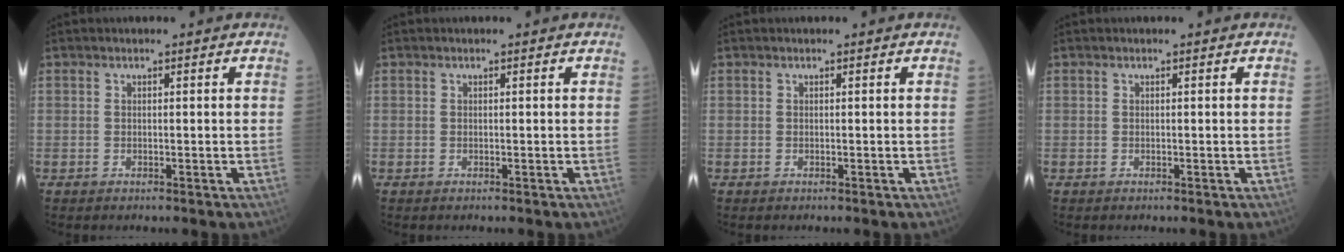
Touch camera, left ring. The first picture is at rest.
{"total": 0.0}
{"total": 0.0}
{"total": 0.0}